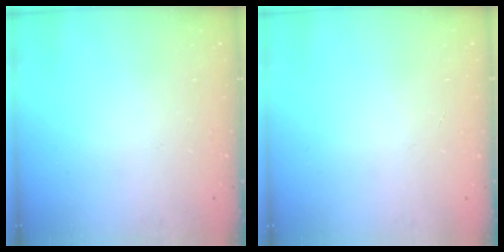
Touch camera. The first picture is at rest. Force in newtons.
{"total": 0.0}